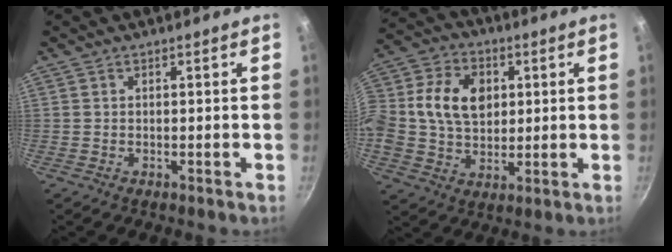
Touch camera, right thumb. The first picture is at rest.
{"total": 16.2, "force": [2.4, 12.2, 10.5], "torque": [-0.188, 0.021, 0.031]}